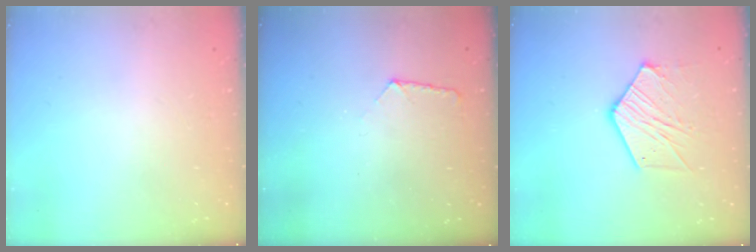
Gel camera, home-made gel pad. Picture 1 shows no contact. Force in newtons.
{"total": 5.5, "press": 5.4, "slide": 0.5}
{"total": 11.5, "press": 11.5, "slide": 1.1}